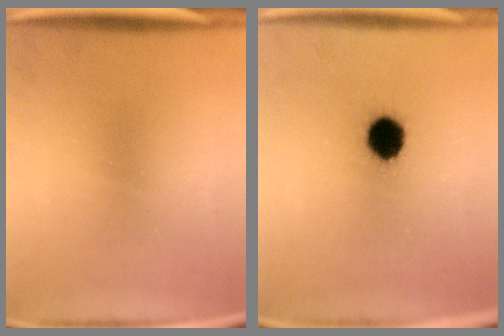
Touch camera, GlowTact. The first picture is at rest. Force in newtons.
{"total": 8.4}